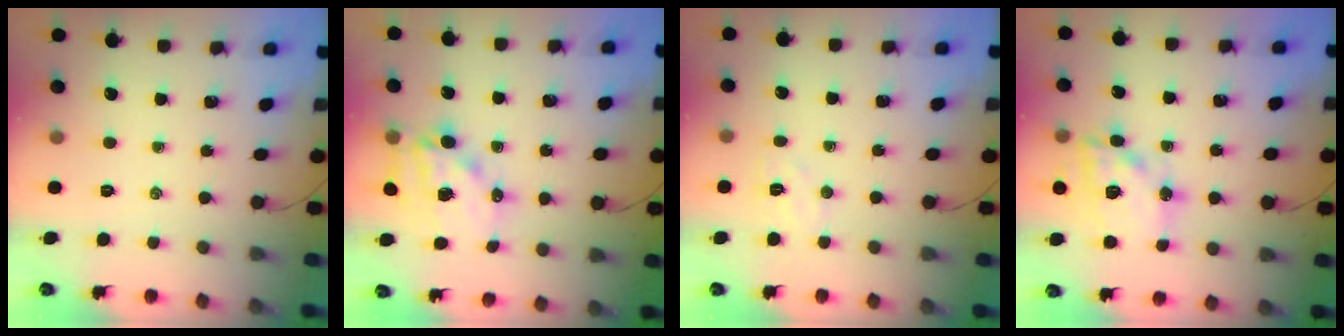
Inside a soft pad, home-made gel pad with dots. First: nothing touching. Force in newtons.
{"total": 13.3, "press": 12.9, "slide": 3.2}
{"total": 5.6, "press": 5.5, "slide": 1.1}
{"total": 17.7, "press": 17.3, "slide": 3.9}